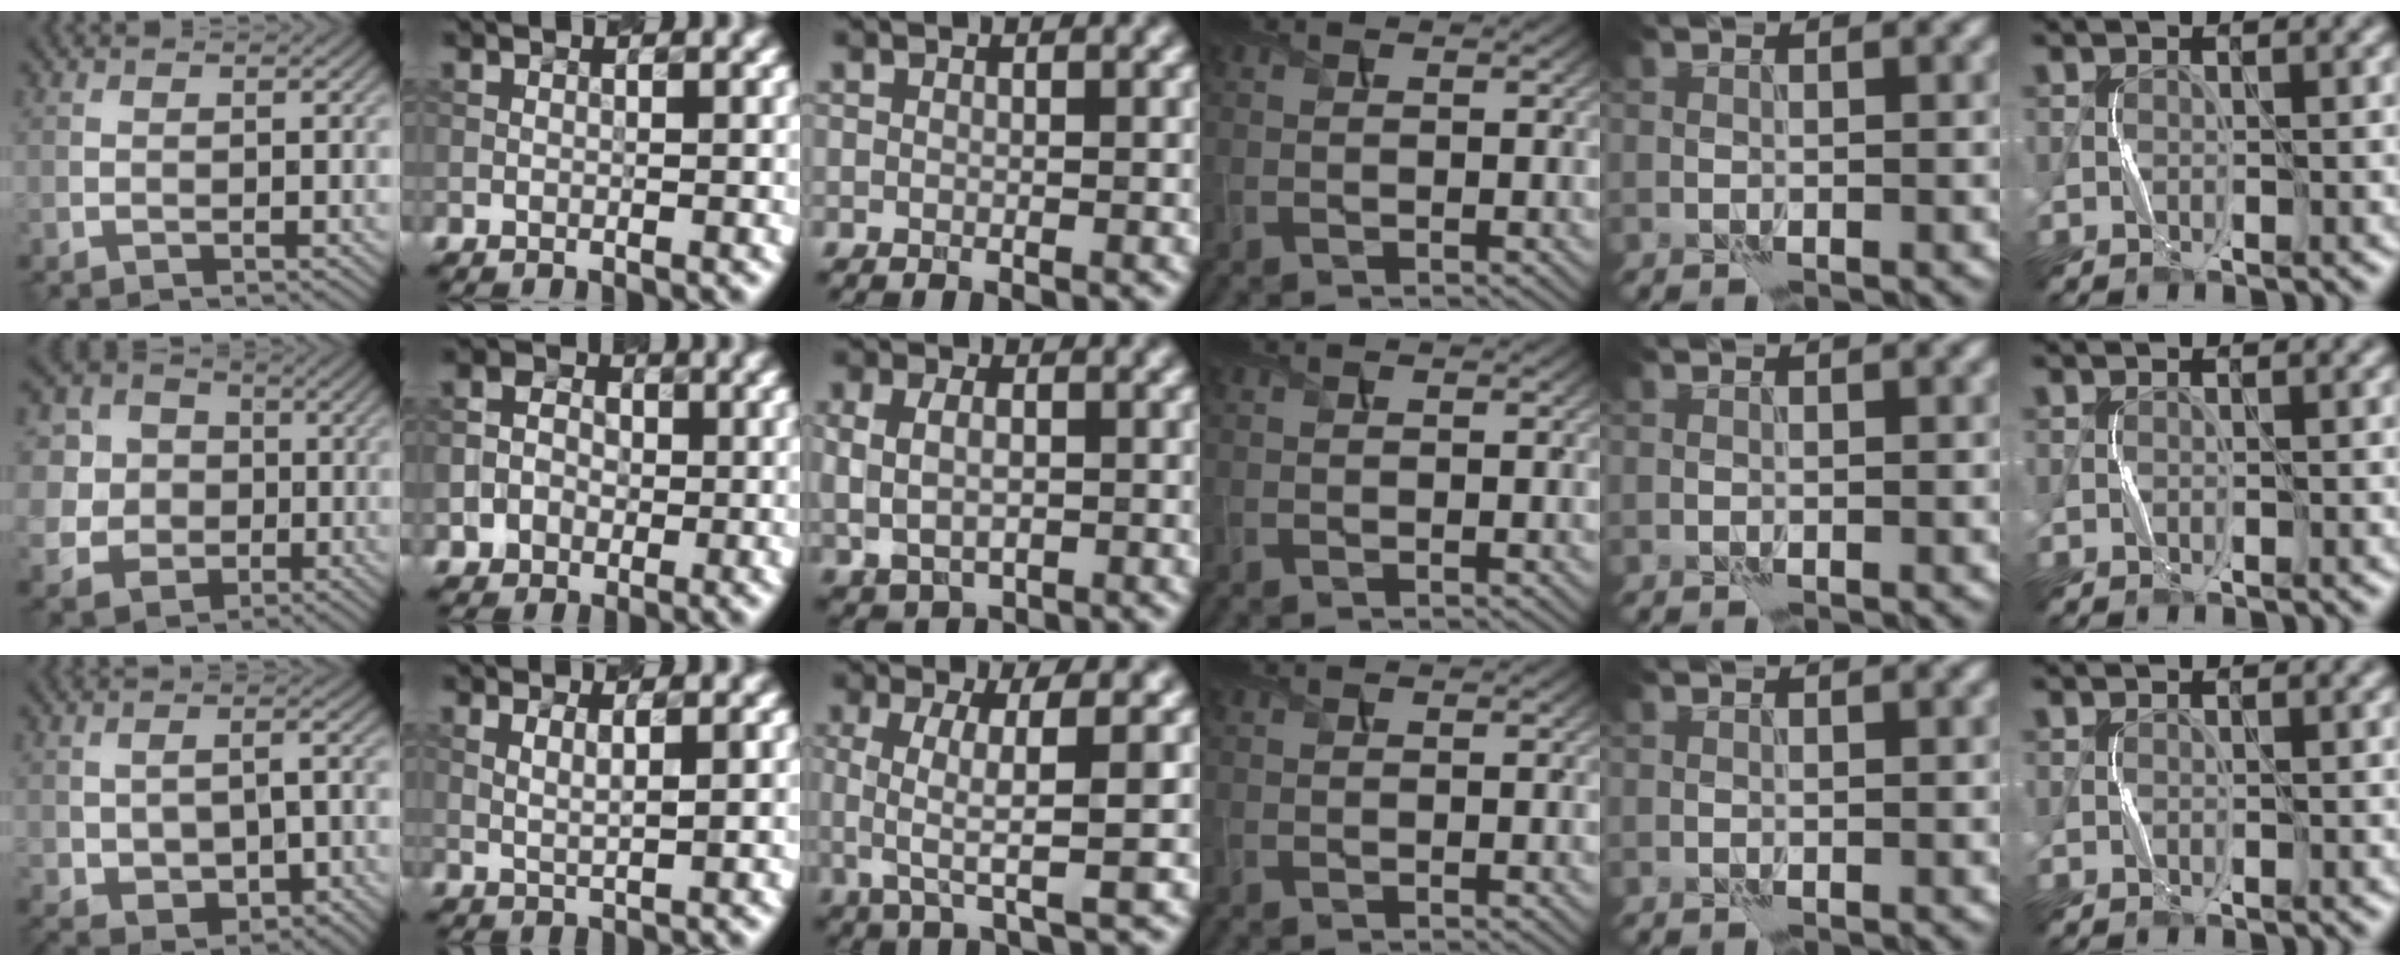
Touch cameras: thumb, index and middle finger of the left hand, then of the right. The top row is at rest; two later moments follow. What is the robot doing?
{"motion": "squeeze", "object": "sponge"}